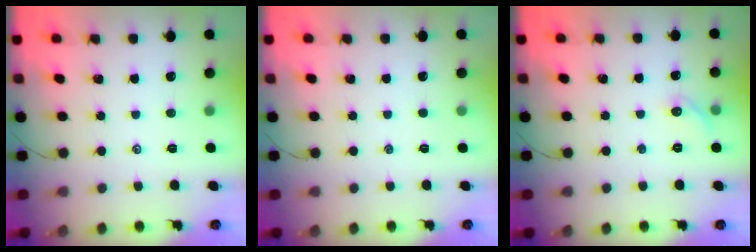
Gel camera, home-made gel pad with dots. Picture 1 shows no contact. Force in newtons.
{"total": 0.0}
{"total": 4.9, "press": 4.7, "slide": 1.3}